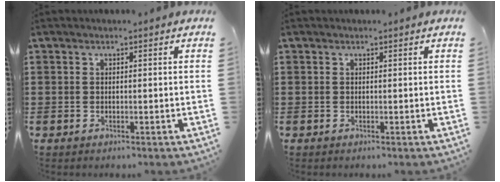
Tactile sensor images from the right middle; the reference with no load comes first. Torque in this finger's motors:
{"motor_torque": [0.03, -0.03, 0.09, 0.01]}